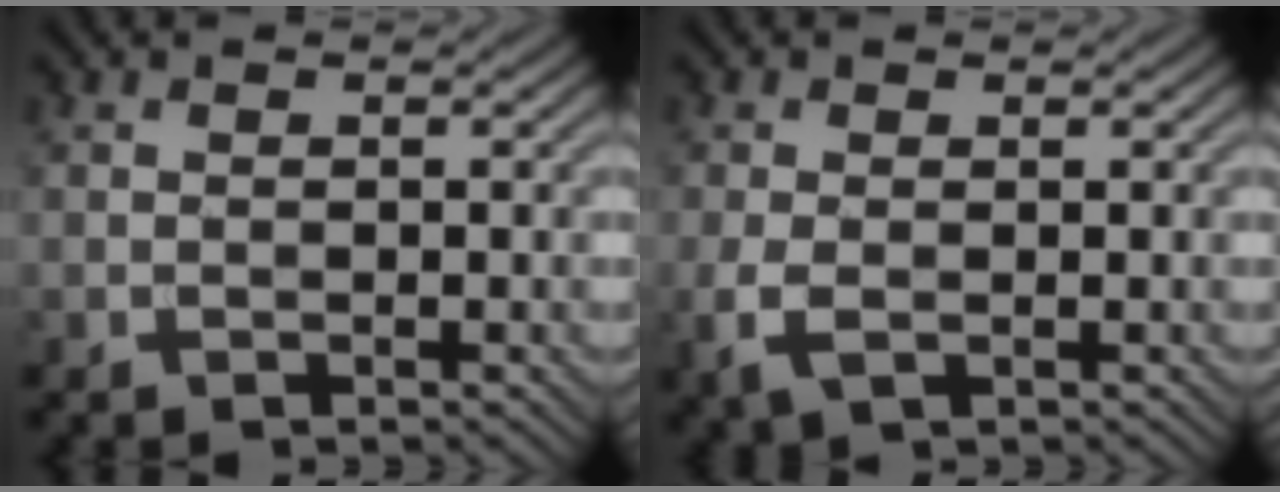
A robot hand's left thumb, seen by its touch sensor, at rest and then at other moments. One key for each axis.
{"total": 2.6, "fx": -0.5, "fy": 1.2, "fz": 2.2, "tx": -0.065, "ty": -0.006, "tz": -0.011}